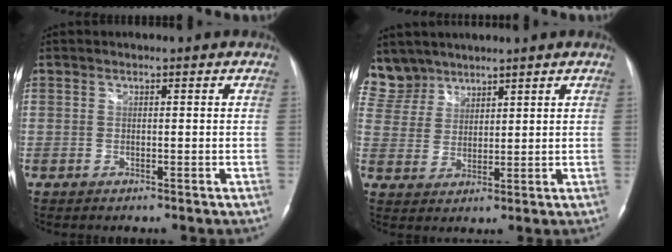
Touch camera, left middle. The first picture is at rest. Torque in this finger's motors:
{"motor_torque": [0.31, -0.31, 0.04, -0.03]}